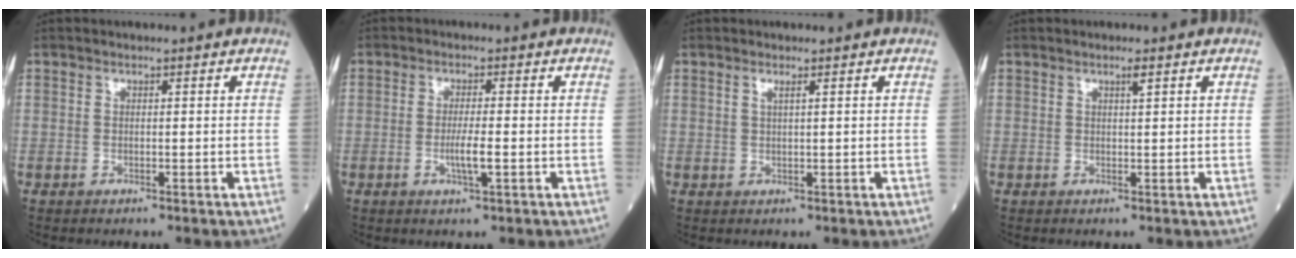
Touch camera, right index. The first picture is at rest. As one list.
[{"total": 3.4, "force": [-0.8, -0.1, 3.2], "torque": [-0.064, -0.005, -0.016]}, {"total": 0.9, "force": [0.5, -0.1, 0.7], "torque": [-0.020, -0.001, 0.011]}, {"total": 1.0, "force": [0.6, -0.1, 0.8], "torque": [-0.015, -0.001, 0.010]}]